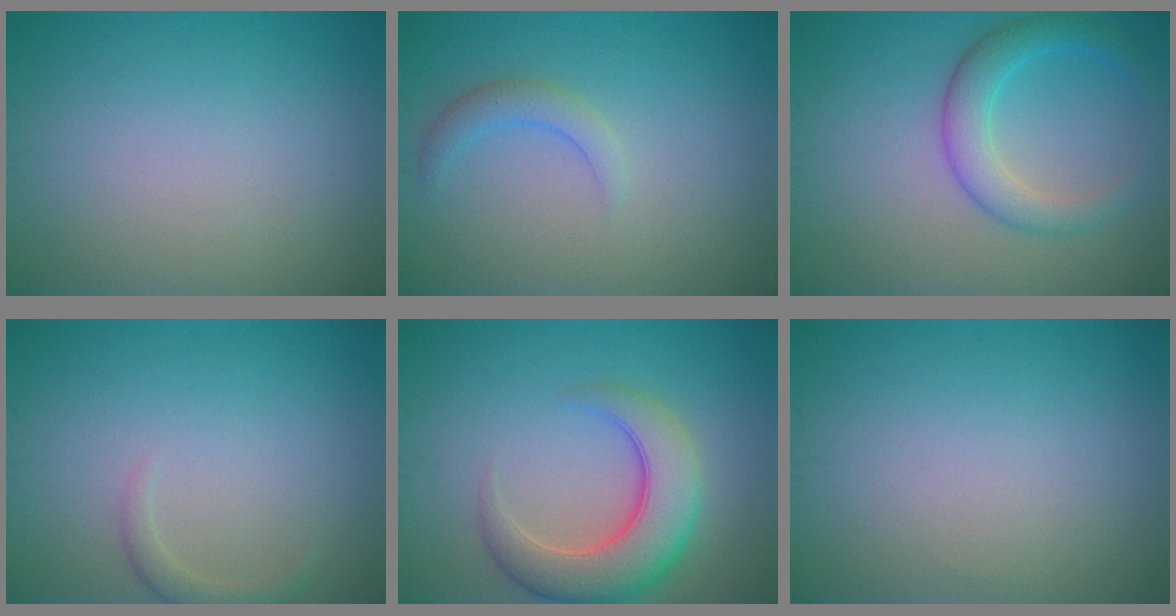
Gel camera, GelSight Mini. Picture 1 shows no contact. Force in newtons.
{"total": 1.9, "press": 1.9, "slide": 0.2}
{"total": 4.0, "press": 4.0, "slide": 0.2}
{"total": 1.4, "press": 1.4, "slide": 0.1}
{"total": 6.9, "press": 6.9, "slide": 0.6}
{"total": 0.0}